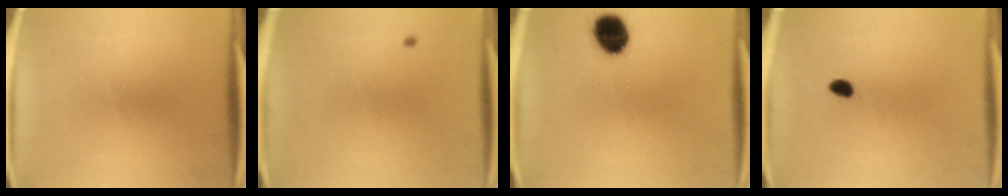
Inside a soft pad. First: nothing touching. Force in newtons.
{"total": 0.6}
{"total": 9.1}
{"total": 2.0}